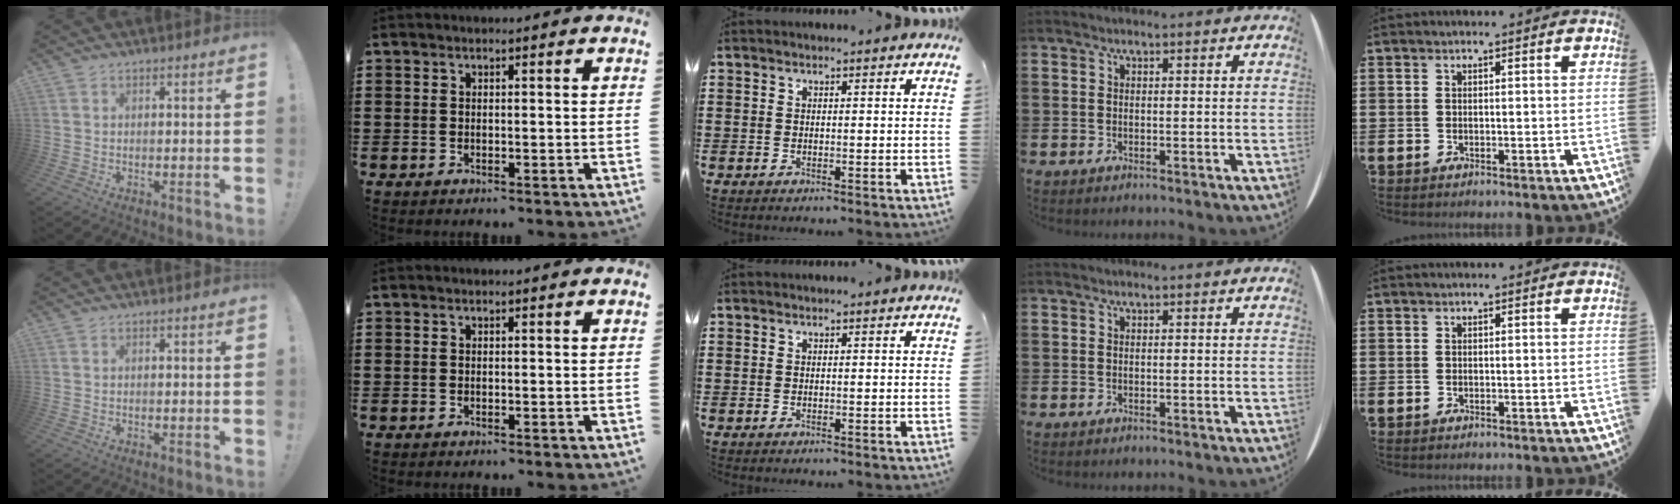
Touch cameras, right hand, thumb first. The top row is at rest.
{}